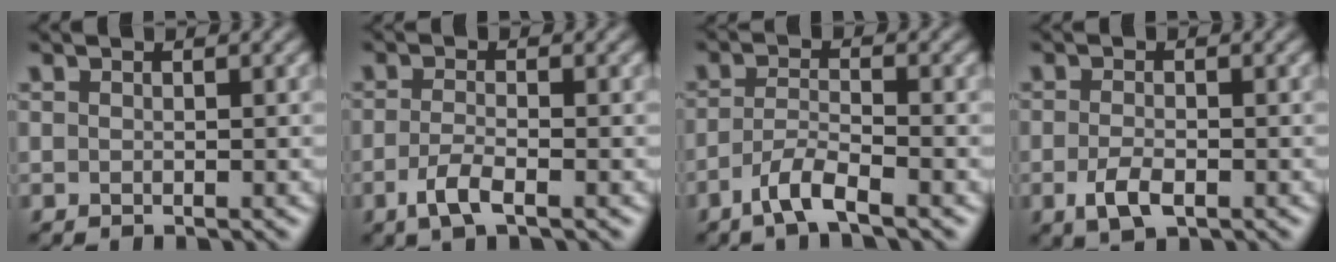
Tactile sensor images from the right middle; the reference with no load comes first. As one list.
[{"total": 2.6, "force": [-1.2, 0.8, 2.1], "torque": [-0.049, -0.002, -0.028]}, {"total": 3.5, "force": [-2.3, 0.6, 2.5], "torque": [-0.052, 0.002, -0.054]}, {"total": 2.7, "force": [-1.1, 1.3, 2.1], "torque": [-0.046, -0.005, -0.021]}]